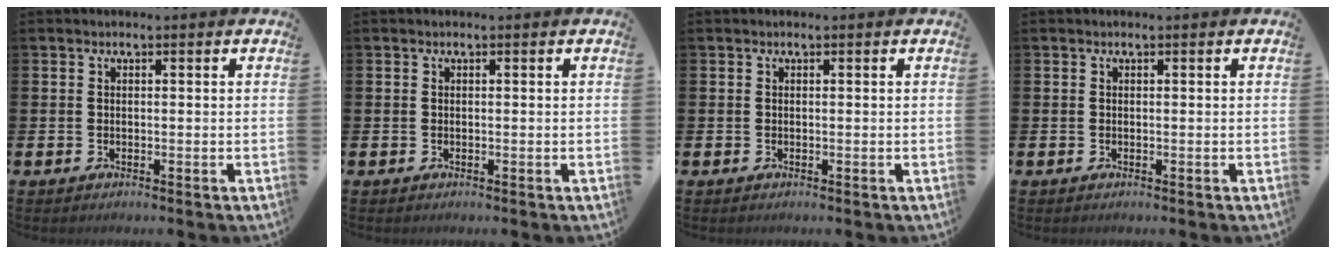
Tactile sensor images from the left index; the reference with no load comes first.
{"total": 0.0}
{"total": 0.0}
{"total": 0.0}